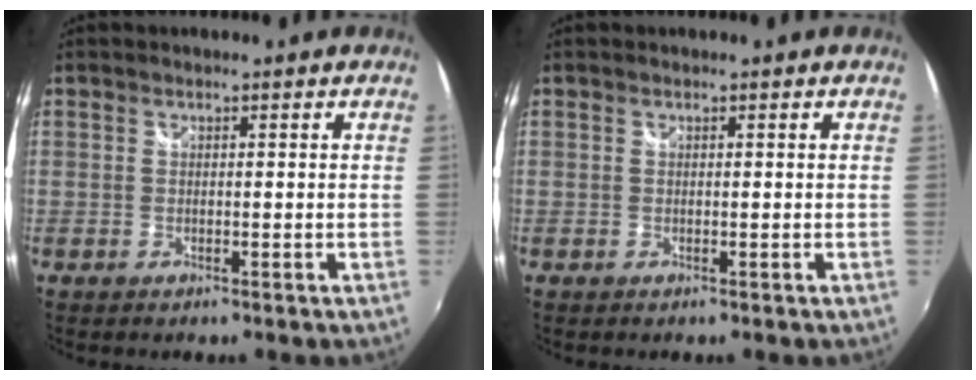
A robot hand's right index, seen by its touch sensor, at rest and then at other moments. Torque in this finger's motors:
{"motor_torque": [0.00, 0.00, 0.00, 0.00]}